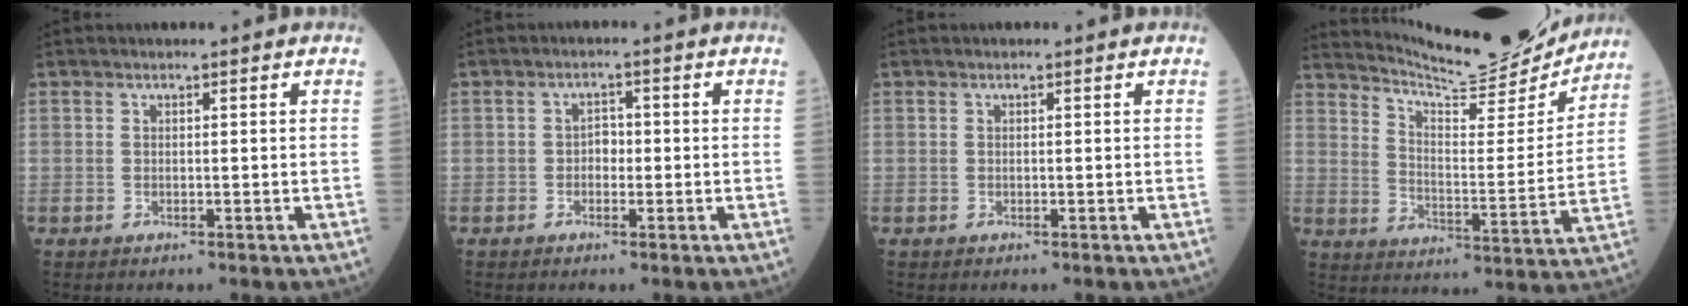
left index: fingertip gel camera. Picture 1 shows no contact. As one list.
[{"total": 1.9, "force": [-0.4, 1.3, 1.3], "torque": [-0.014, 0.007, -0.009]}, {"total": 0.0}, {"total": 16.2, "force": [15.8, 0.7, 3.2], "torque": [-0.062, -0.044, 0.227]}]